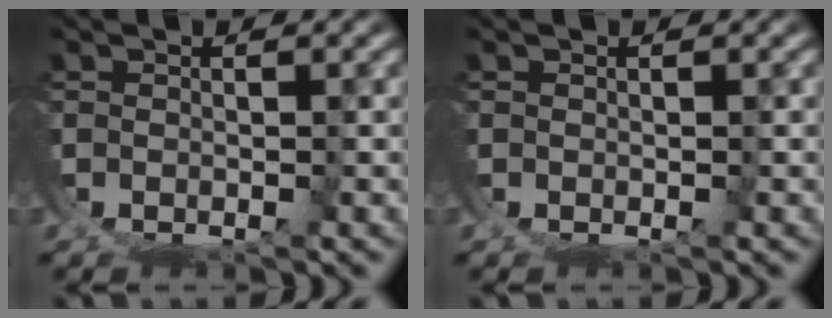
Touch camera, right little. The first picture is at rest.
{"total": 0.0}